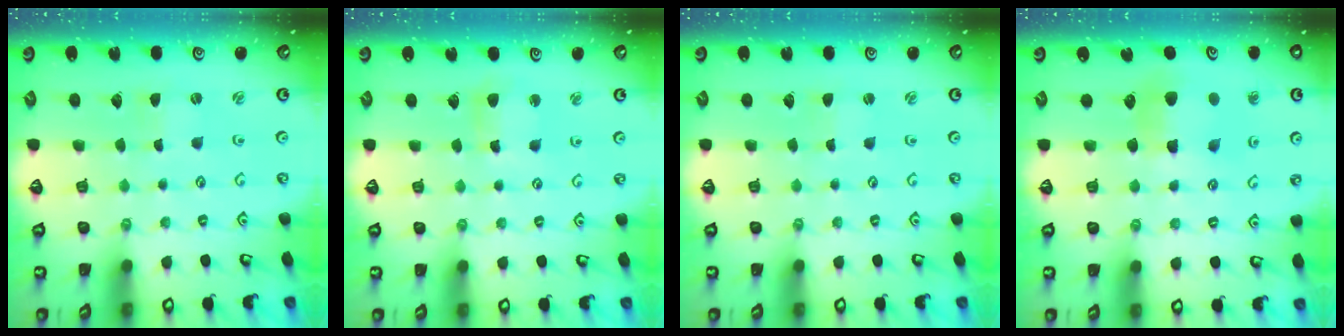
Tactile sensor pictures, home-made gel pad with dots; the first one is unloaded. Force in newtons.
{"total": 5.6, "press": 5.6, "slide": 0.6}
{"total": 0.0}
{"total": 6.6, "press": 6.6, "slide": 0.6}